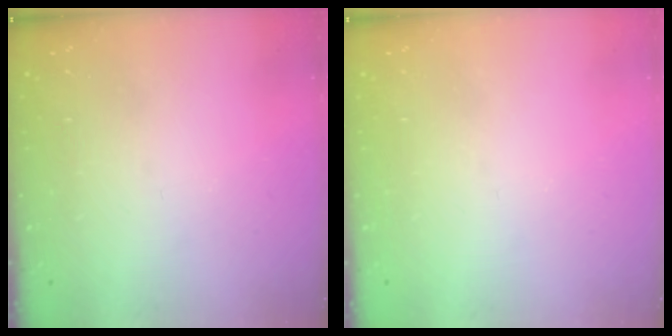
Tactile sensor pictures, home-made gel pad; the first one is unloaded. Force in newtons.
{"total": 0.0}